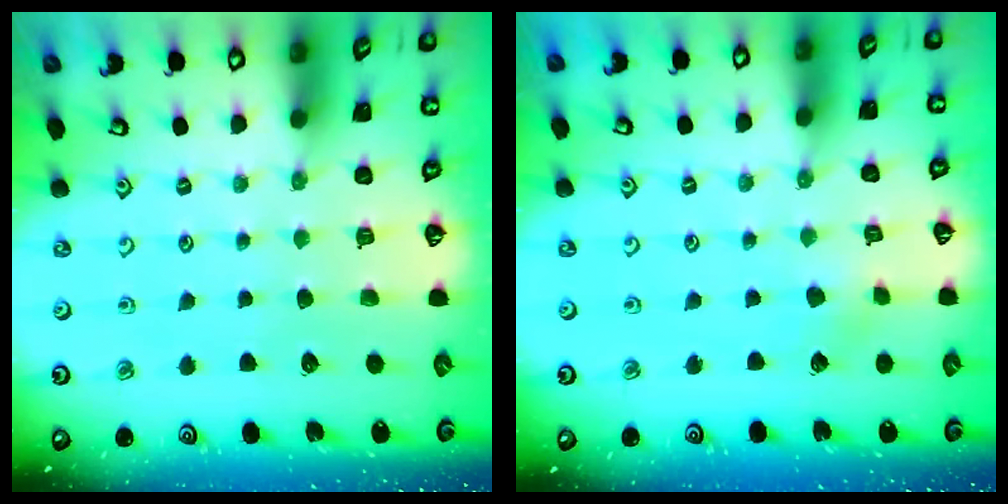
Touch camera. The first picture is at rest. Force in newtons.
{"total": 2.5, "press": 2.5, "slide": 0.2}